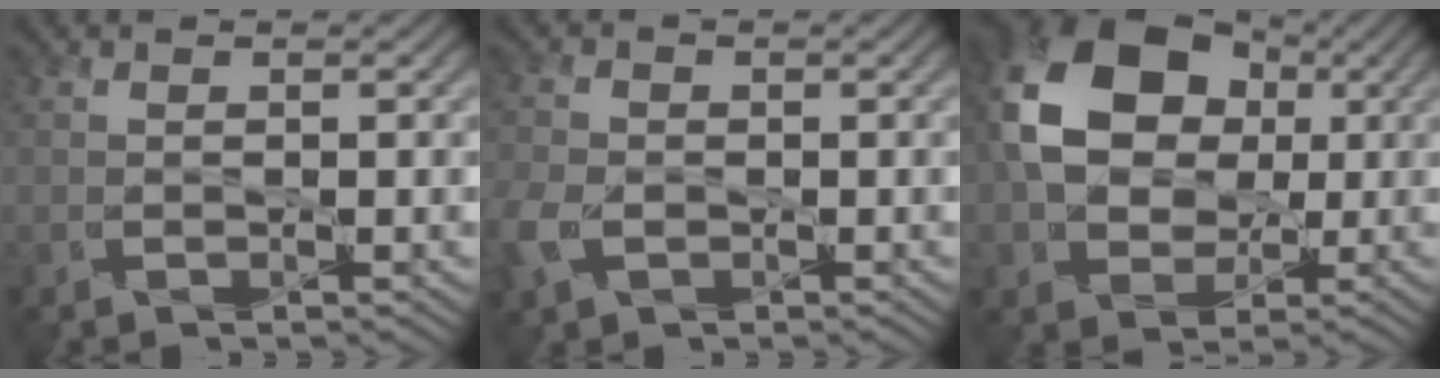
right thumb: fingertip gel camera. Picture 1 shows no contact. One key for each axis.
{"total": 4.2, "fx": -1.5, "fy": 3.2, "fz": 2.3, "tx": -0.069, "ty": -0.004, "tz": -0.037}
{"total": 14.4, "fx": 2.9, "fy": 10.7, "fz": 9.2, "tx": -0.180, "ty": 0.008, "tz": 0.054}